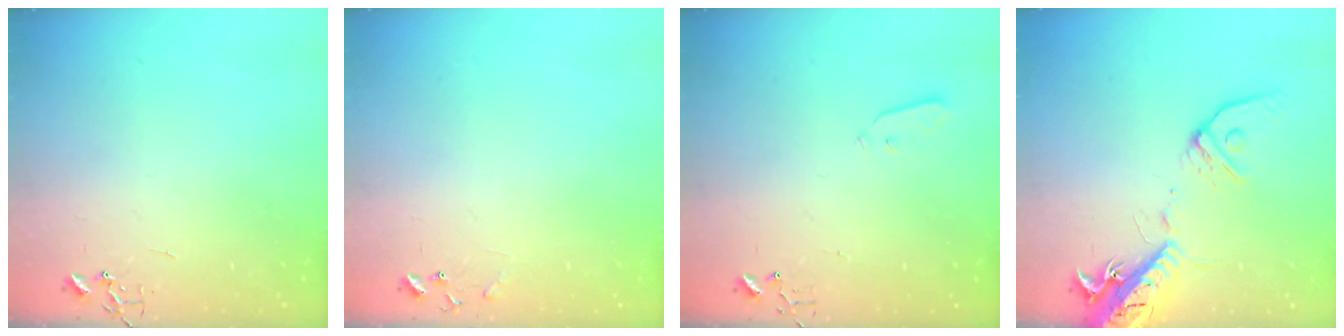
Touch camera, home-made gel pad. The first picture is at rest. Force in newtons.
{"total": 6.4, "press": 6.4, "slide": 0.4}
{"total": 3.0, "press": 3.0, "slide": 0.3}
{"total": 16.6, "press": 16.3, "slide": 3.5}